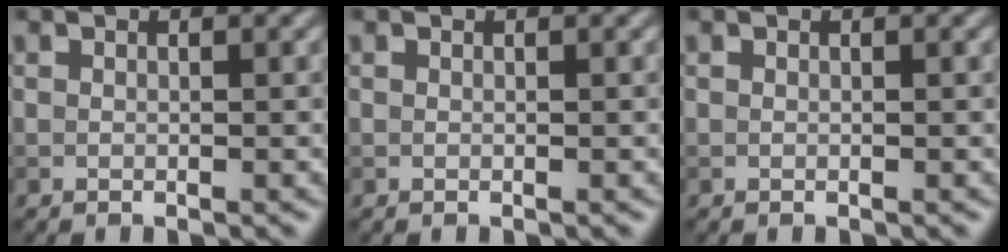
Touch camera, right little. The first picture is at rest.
{"total": 0.0}
{"total": 0.0}